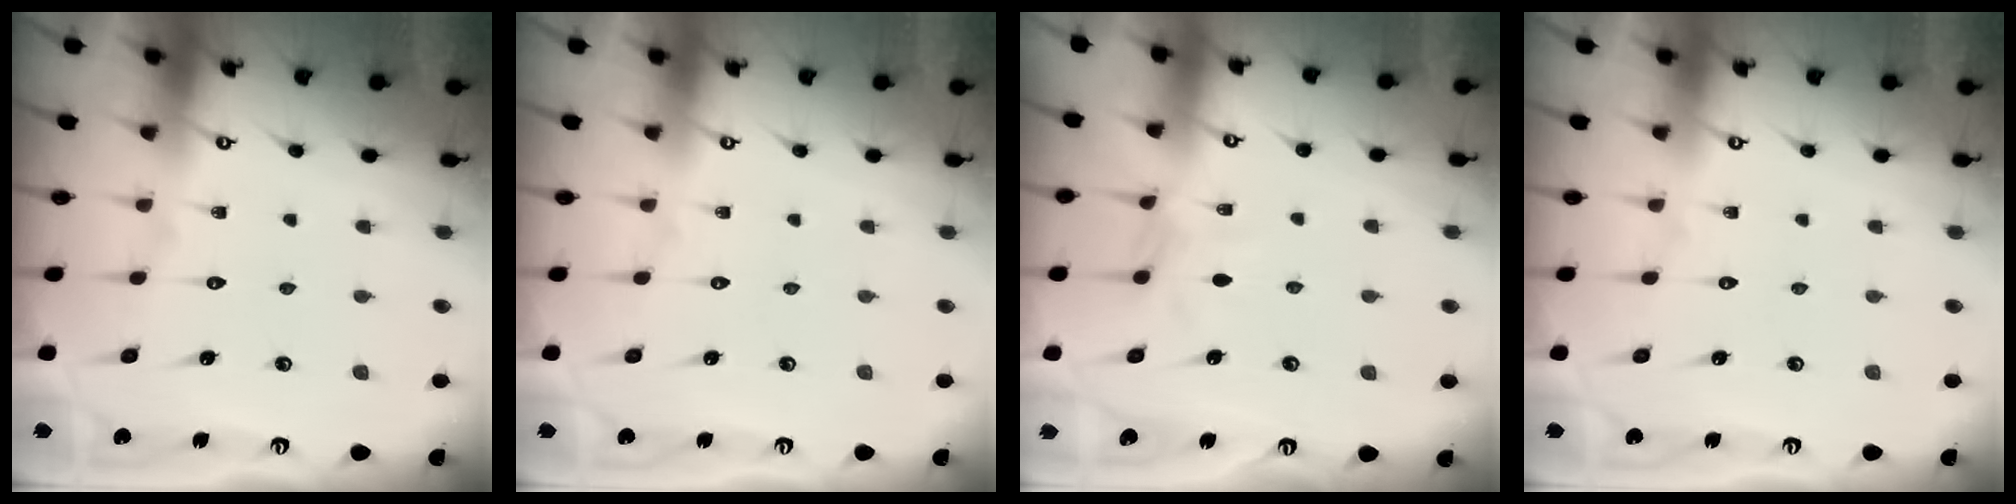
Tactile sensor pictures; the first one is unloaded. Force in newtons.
{"total": 0.0}
{"total": 4.8, "press": 4.8, "slide": 0.6}
{"total": 0.0}